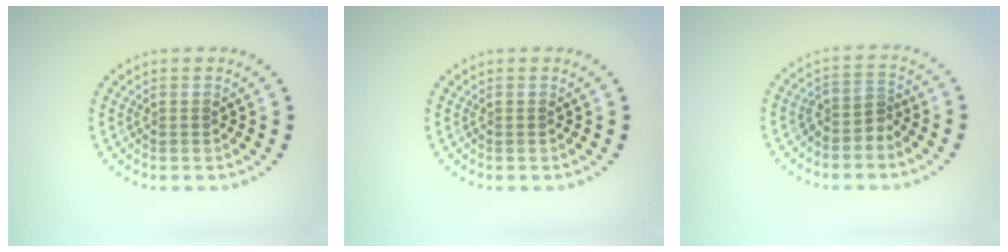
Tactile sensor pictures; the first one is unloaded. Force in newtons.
{"total": 0.0}
{"total": 2.0, "press": 1.5, "slide": 1.3}